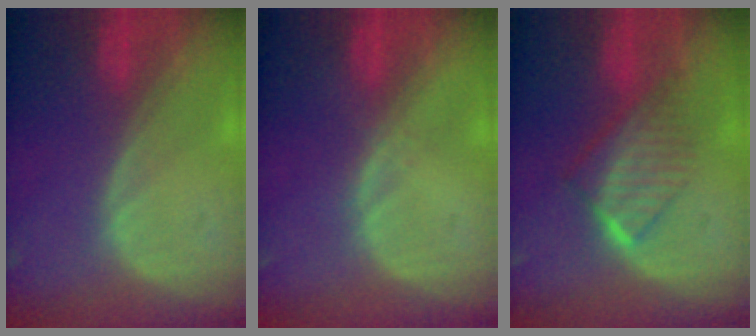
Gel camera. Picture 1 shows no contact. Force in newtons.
{"total": 0.8, "press": 0.6, "slide": 0.5}
{"total": 6.4, "press": 5.7, "slide": 2.9}